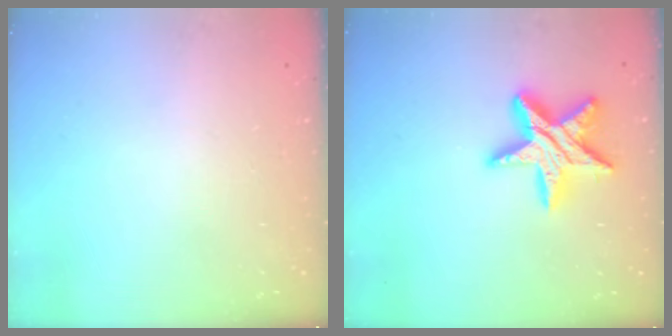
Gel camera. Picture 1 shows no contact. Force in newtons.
{"total": 16.1, "press": 16.0, "slide": 1.1}